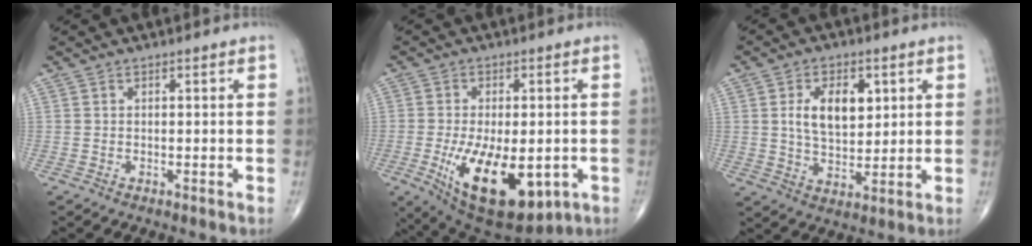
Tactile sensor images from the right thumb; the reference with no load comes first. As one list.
[{"total": 18.1, "force": [-5.2, 8.7, 15.0], "torque": [-0.248, -0.015, -0.058]}, {"total": 9.7, "force": [2.5, 5.8, 7.4], "torque": [-0.100, -0.011, 0.048]}]